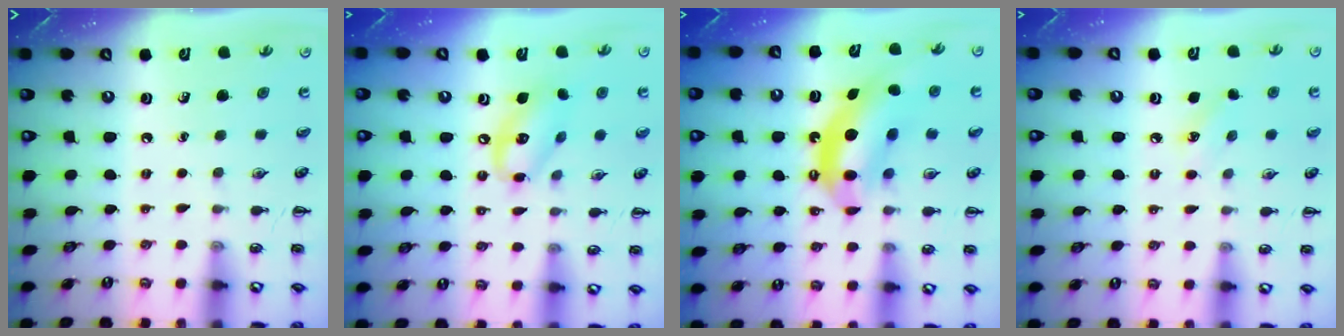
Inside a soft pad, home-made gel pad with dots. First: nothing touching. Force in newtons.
{"total": 13.2, "press": 12.8, "slide": 2.9}
{"total": 11.4, "press": 10.9, "slide": 3.2}
{"total": 5.9, "press": 5.6, "slide": 1.7}